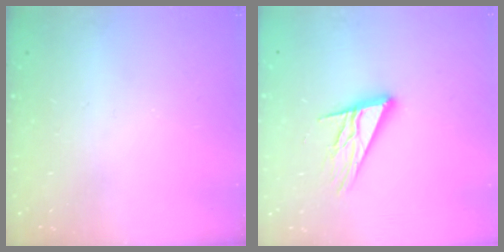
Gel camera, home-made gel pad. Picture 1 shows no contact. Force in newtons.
{"total": 13.3, "press": 13.1, "slide": 2.5}